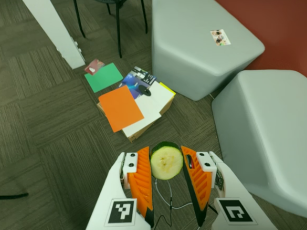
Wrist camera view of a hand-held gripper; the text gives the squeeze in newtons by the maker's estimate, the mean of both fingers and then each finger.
{"total": 9.1, "left": 9.7, "right": 8.6}